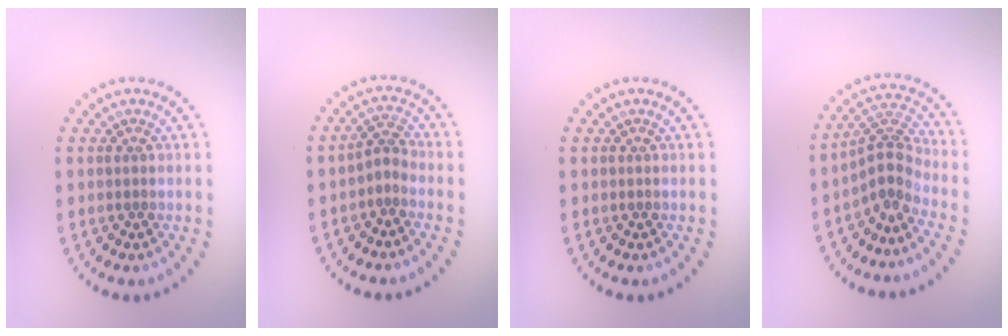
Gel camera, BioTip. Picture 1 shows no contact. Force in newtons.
{"total": 1.8, "press": 1.1, "slide": 1.4}
{"total": 0.0}
{"total": 3.3, "press": 2.3, "slide": 2.4}